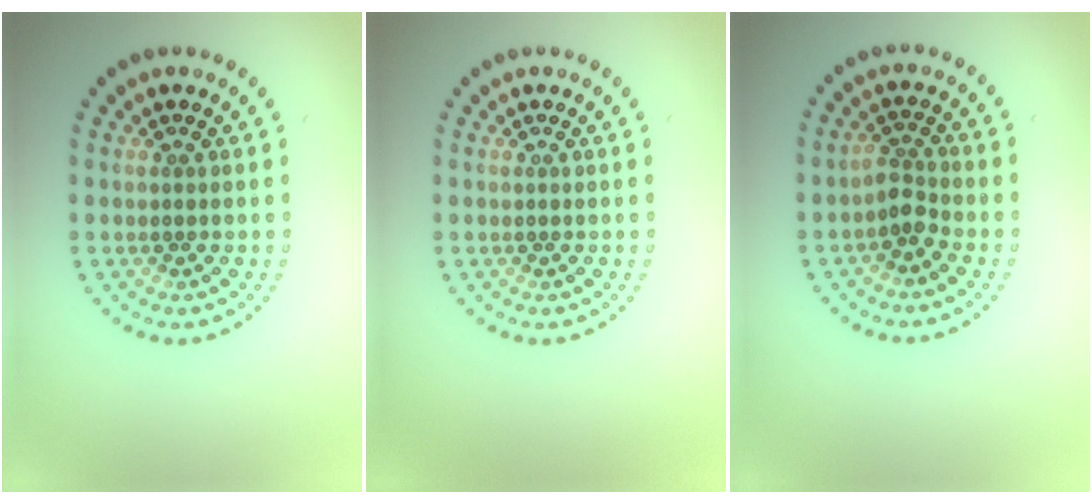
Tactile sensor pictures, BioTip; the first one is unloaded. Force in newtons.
{"total": 0.0}
{"total": 1.8, "press": 1.3, "slide": 1.3}